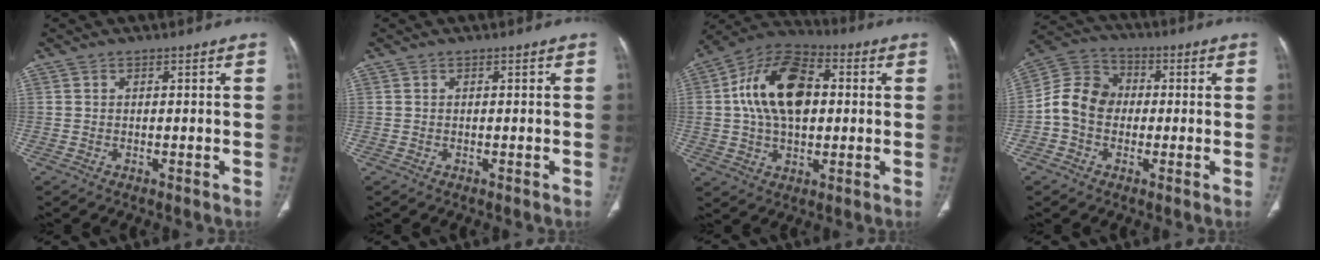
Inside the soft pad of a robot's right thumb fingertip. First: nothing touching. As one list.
[{"total": 0.0}, {"total": 17.7, "force": [2.3, 10.9, 13.8], "torque": [-0.227, 0.022, 0.035]}, {"total": 9.7, "force": [-0.8, 7.9, 5.5], "torque": [-0.090, 0.034, -0.028]}]